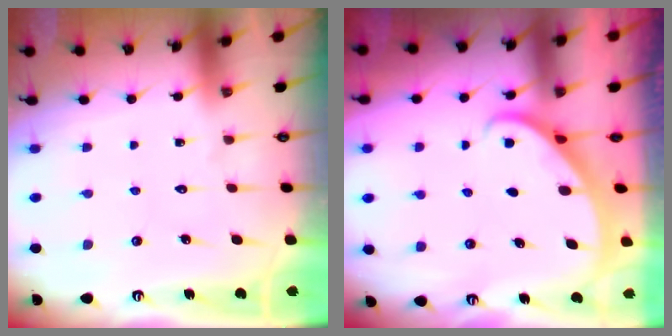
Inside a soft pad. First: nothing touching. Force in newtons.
{"total": 2.2, "press": 2.2, "slide": 0.1}